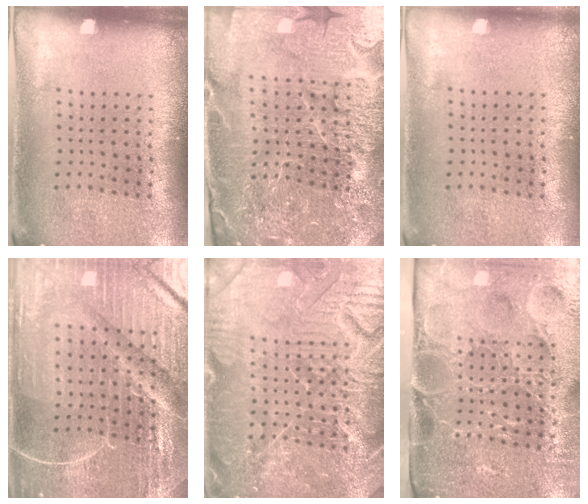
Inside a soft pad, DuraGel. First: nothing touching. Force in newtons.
{"total": 5.8, "press": 5.2, "slide": 2.6}
{"total": 0.0}
{"total": 5.5, "press": 5.1, "slide": 2.1}
{"total": 5.4, "press": 5.3, "slide": 0.7}
{"total": 4.9, "press": 4.1, "slide": 2.6}